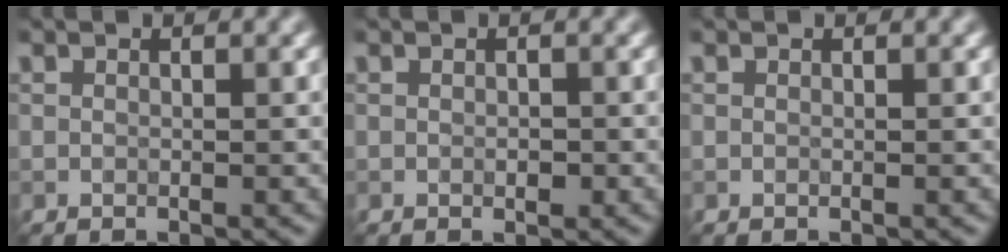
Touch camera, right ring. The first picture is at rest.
{"total": 0.8, "force": [-0.2, 0.5, 0.6], "torque": [-0.009, -0.002, -0.002]}
{"total": 0.0}